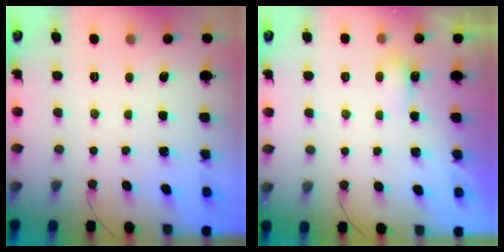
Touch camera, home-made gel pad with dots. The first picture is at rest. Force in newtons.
{"total": 3.2, "press": 3.2, "slide": 0.7}